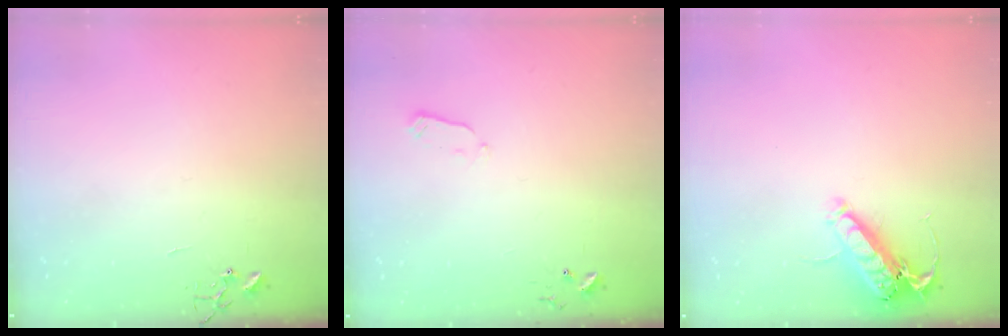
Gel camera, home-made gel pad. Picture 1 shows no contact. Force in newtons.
{"total": 2.7, "press": 2.6, "slide": 0.4}
{"total": 14.4, "press": 14.2, "slide": 2.0}